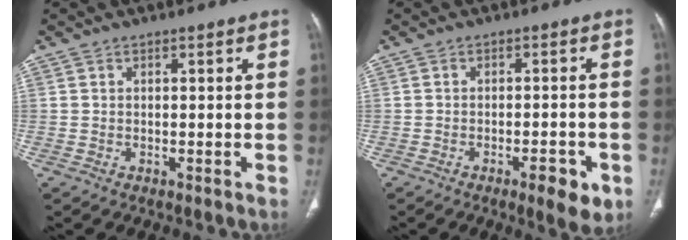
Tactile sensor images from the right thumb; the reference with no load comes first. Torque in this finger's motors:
{"motor_torque": [0.62, 0.85, -0.17, -0.06, 0.22]}